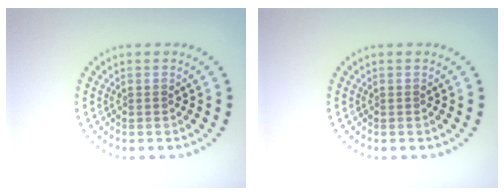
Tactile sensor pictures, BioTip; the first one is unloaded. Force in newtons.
{"total": 0.0}